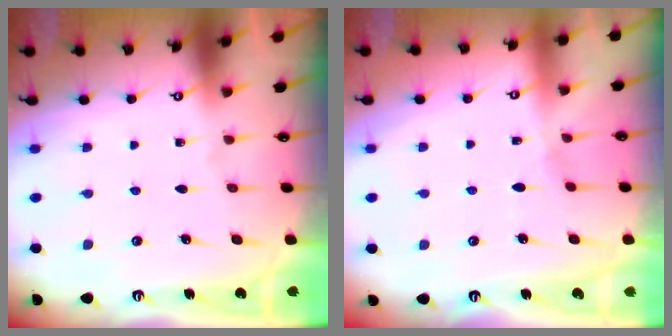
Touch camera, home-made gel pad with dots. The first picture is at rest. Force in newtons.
{"total": 2.5, "press": 2.5, "slide": 0.4}